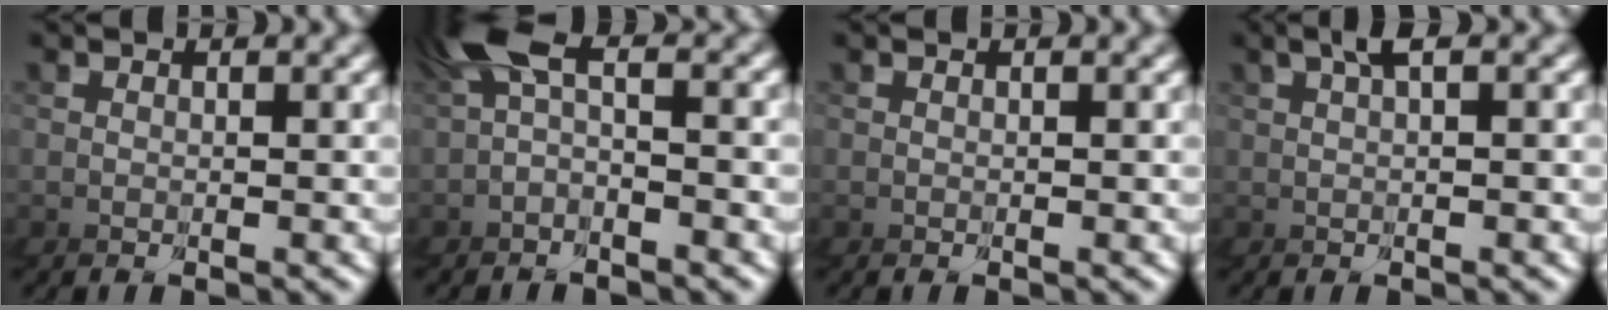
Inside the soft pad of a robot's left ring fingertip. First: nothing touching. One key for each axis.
{"total": 2.2, "fx": -1.6, "fy": 0.5, "fz": 1.5, "tx": -0.068, "ty": -0.002, "tz": -0.019}
{"total": 0.0}
{"total": 1.6, "fx": -0.3, "fy": -1.3, "fz": 0.9, "tx": -0.026, "ty": 0.015, "tz": -0.005}